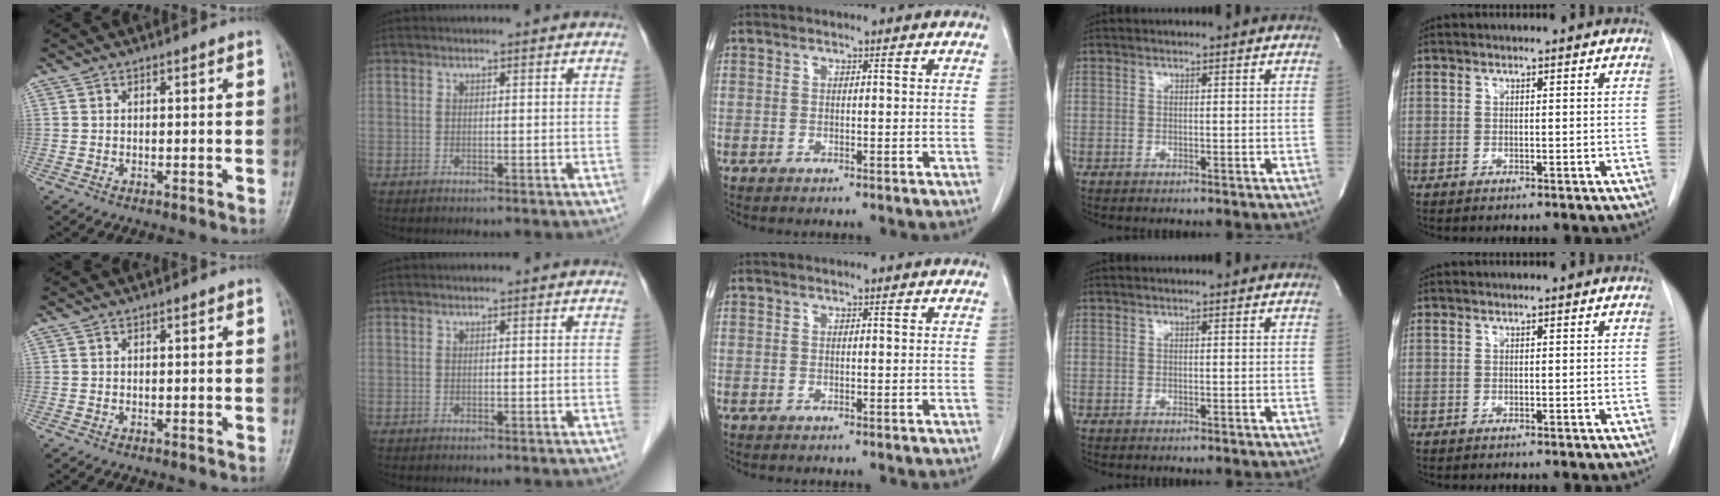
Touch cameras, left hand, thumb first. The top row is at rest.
{}